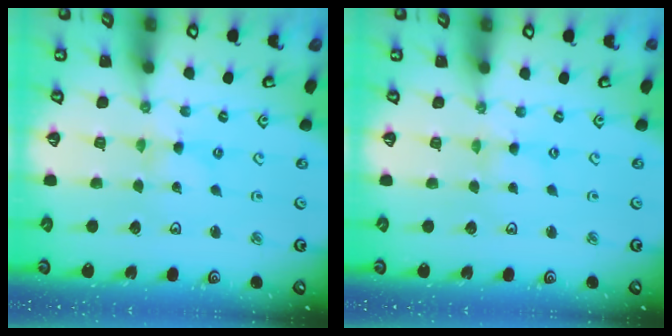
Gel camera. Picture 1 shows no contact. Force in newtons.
{"total": 1.1, "press": 1.1, "slide": 0.1}